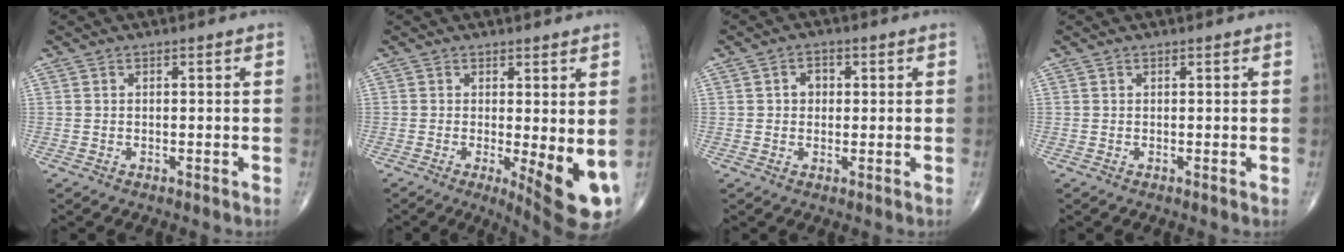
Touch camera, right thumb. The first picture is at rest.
{"total": 9.6, "force": [-1.3, 2.6, 9.2], "torque": [-0.118, -0.022, -0.011]}
{"total": 3.0, "force": [0.5, 2.4, 1.7], "torque": [-0.011, 0.006, 0.007]}
{"total": 0.0}